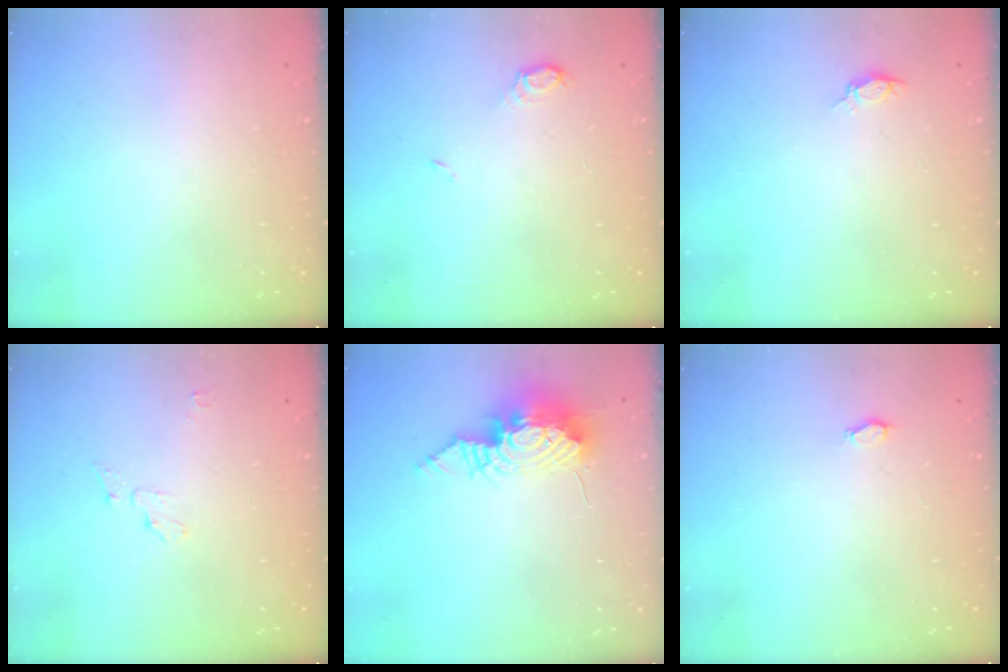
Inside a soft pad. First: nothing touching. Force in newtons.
{"total": 5.0, "press": 5.0, "slide": 0.5}
{"total": 3.8, "press": 3.5, "slide": 1.3}
{"total": 3.9, "press": 3.9, "slide": 0.3}
{"total": 11.0, "press": 11.0, "slide": 1.0}
{"total": 2.3, "press": 2.0, "slide": 1.2}